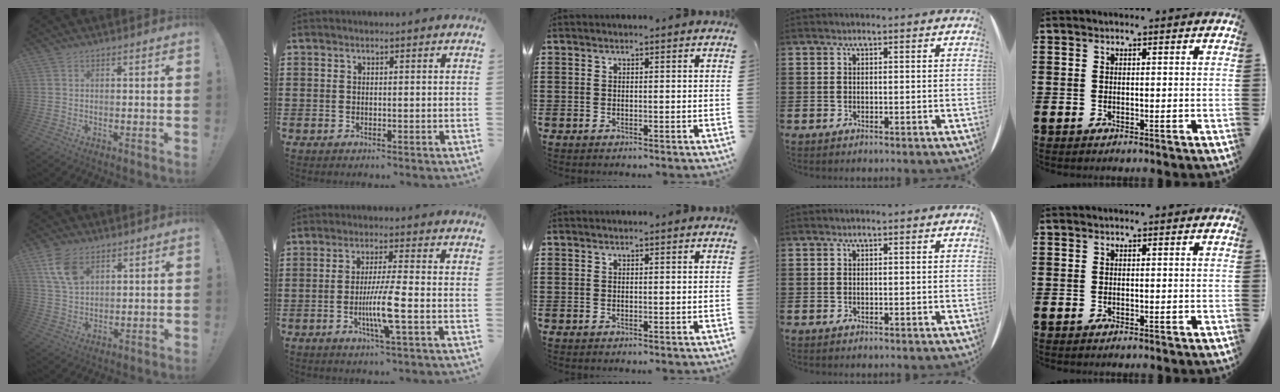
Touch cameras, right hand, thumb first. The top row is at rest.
{"thumb": {"total": 8.9, "force": [4.7, 5.3, 5.5], "torque": [-0.108, -0.012, 0.092]}, "index": {"total": 7.1, "force": [-1.9, 0.0, 6.8], "torque": [-0.127, -0.016, -0.037]}}